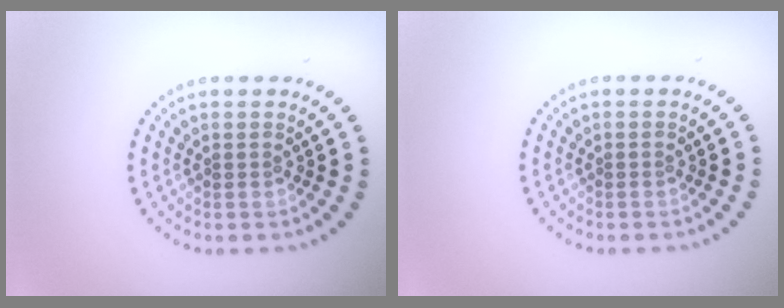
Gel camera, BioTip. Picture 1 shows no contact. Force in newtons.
{"total": 0.0}